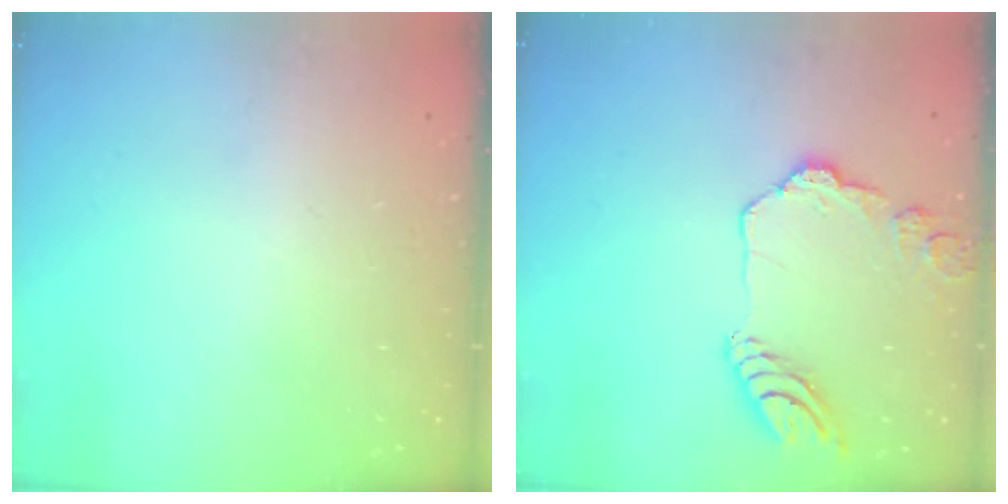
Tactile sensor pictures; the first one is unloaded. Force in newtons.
{"total": 14.2, "press": 14.1, "slide": 1.5}